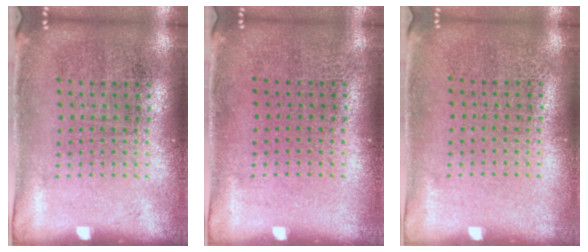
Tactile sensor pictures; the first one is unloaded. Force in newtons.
{"total": 0.0}
{"total": 0.0}